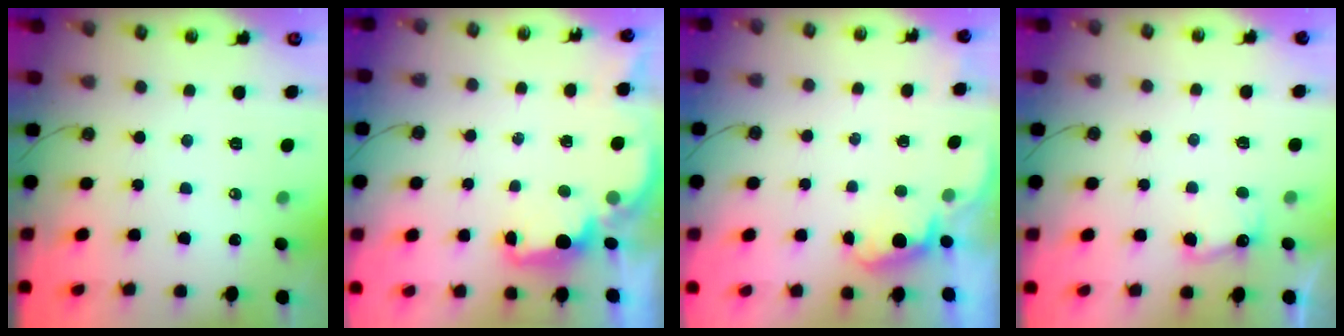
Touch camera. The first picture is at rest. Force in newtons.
{"total": 2.0, "press": 1.8, "slide": 0.7}
{"total": 0.8, "press": 0.4, "slide": 0.7}
{"total": 3.0, "press": 2.8, "slide": 0.9}